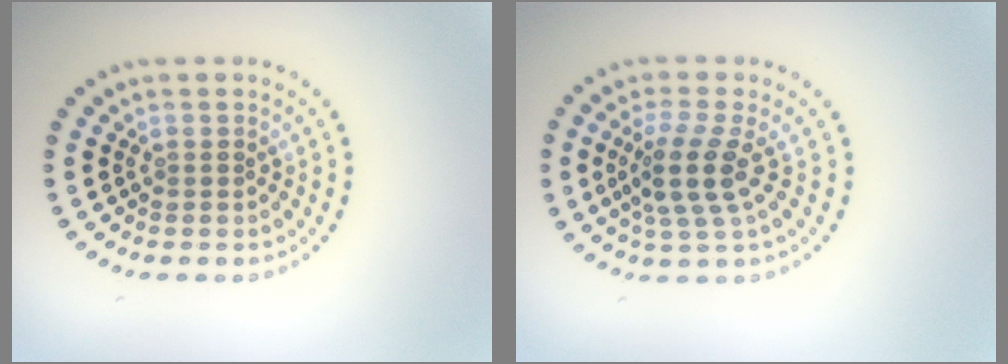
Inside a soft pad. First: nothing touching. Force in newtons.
{"total": 3.6, "press": 2.7, "slide": 2.4}